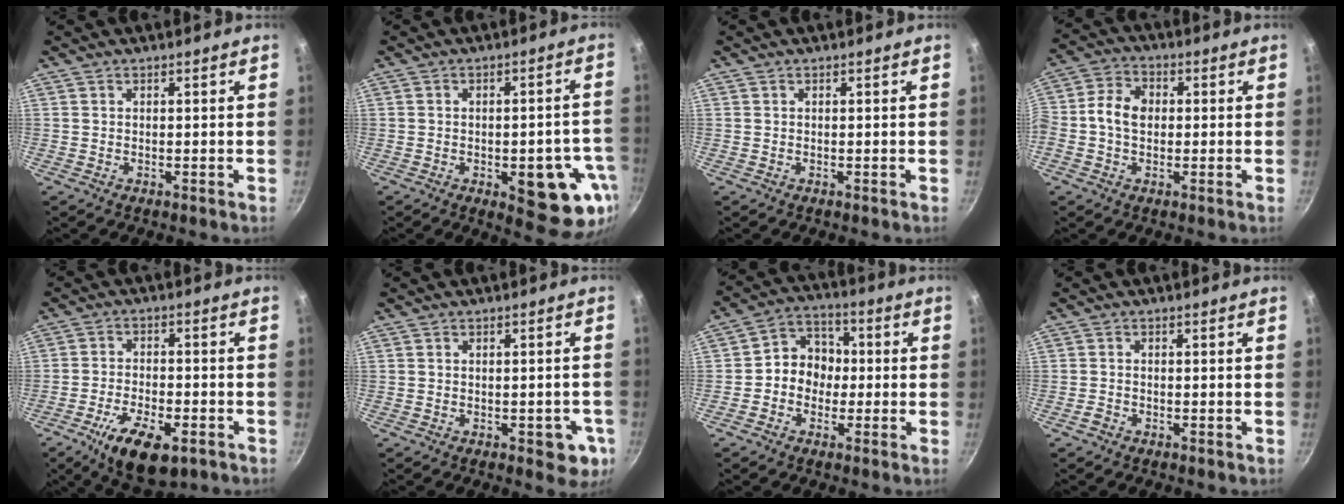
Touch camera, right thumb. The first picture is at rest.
{"total": 13.8, "force": [-4.4, 6.0, 11.6], "torque": [-0.090, 0.014, -0.051]}
{"total": 0.0}
{"total": 7.3, "force": [0.1, 5.4, 4.9], "torque": [-0.081, 0.015, -0.020]}
{"total": 12.6, "force": [-6.1, 5.6, 9.5], "torque": [-0.153, 0.019, -0.095]}
{"total": 6.1, "force": [-2.0, 3.3, 4.8], "torque": [-0.025, 0.014, -0.021]}
{"total": 8.5, "force": [-0.6, 7.4, 4.1], "torque": [-0.019, 0.028, -0.026]}
{"total": 1.4, "force": [-0.9, 1.0, 0.4], "torque": [-0.010, 0.009, -0.018]}